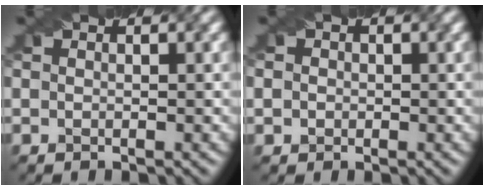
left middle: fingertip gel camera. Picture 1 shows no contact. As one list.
[{"total": 2.9, "force": [1.0, 2.4, 1.2], "torque": [-0.012, 0.024, -0.001]}]